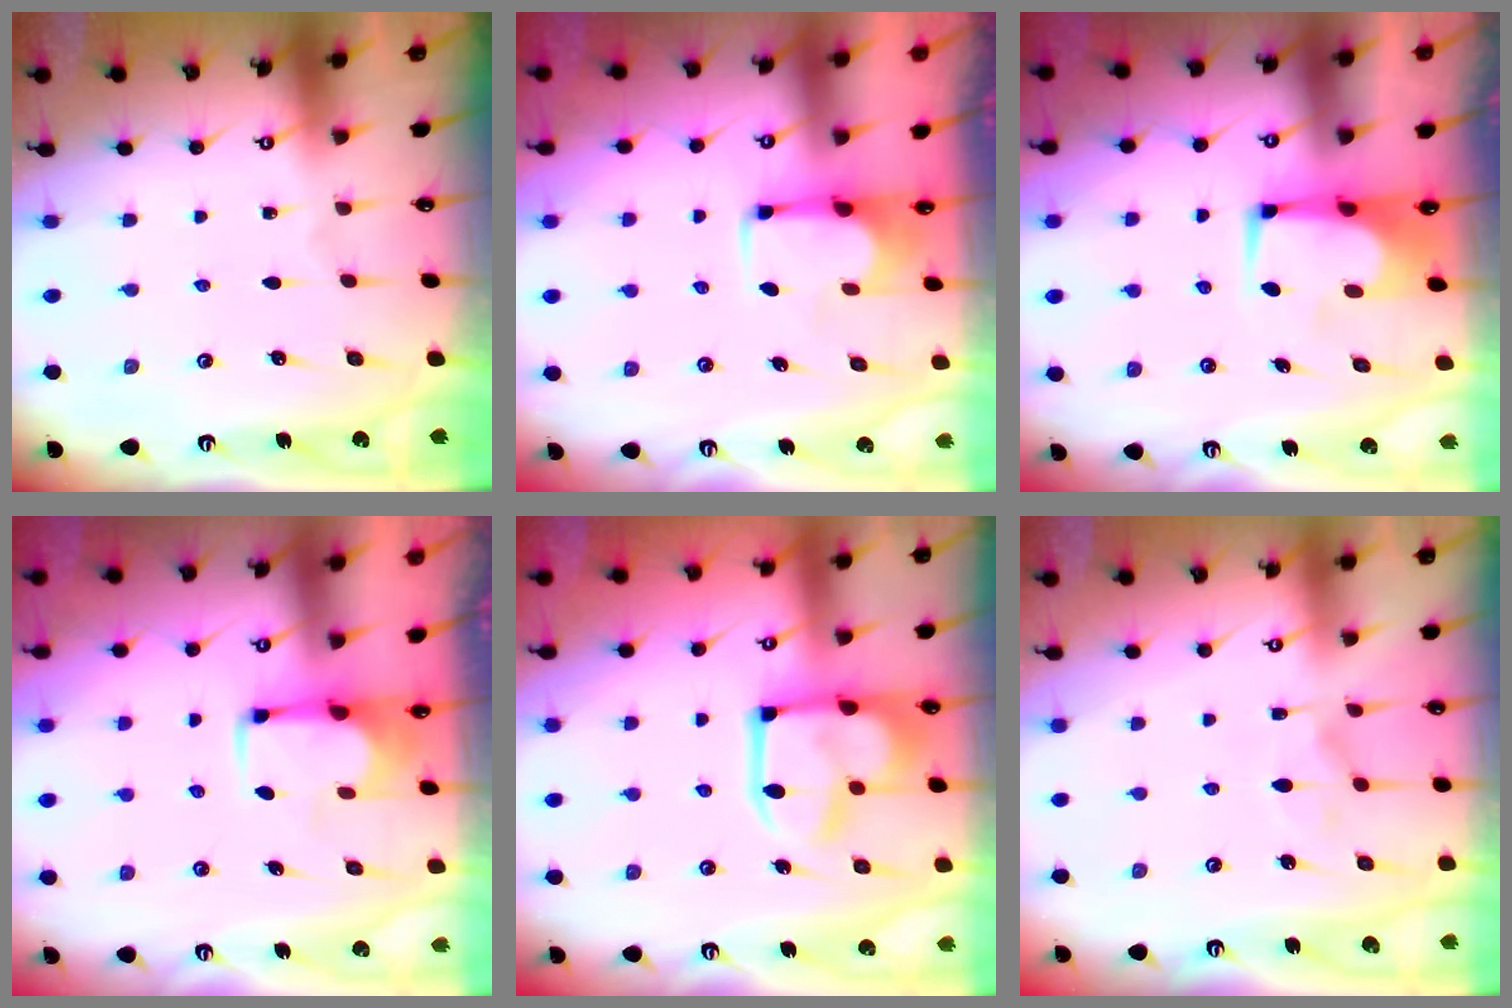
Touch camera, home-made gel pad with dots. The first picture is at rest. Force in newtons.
{"total": 1.7, "press": 1.4, "slide": 0.9}
{"total": 0.0}
{"total": 1.6, "press": 1.5, "slide": 0.6}
{"total": 14.6, "press": 14.6, "slide": 1.1}
{"total": 4.4, "press": 4.3, "slide": 1.0}